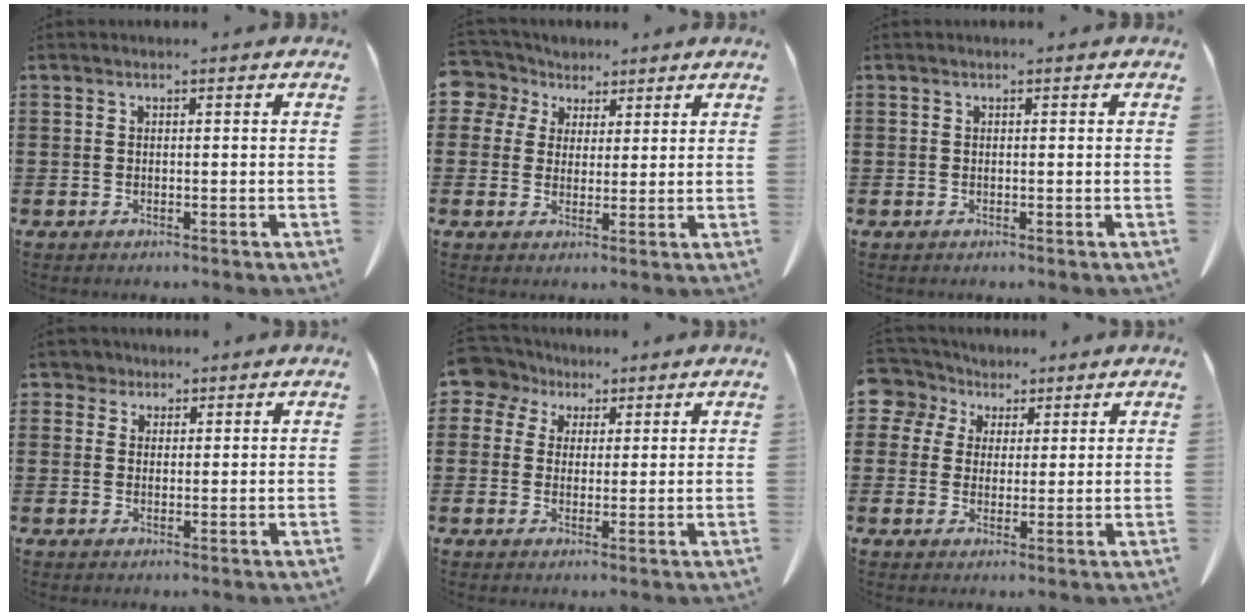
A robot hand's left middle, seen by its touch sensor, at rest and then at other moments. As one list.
[{"total": 4.9, "force": [2.8, 4.0, 0.7], "torque": [-0.040, 0.004, 0.049]}, {"total": 0.0}, {"total": 2.6, "force": [2.0, 1.6, 0.5], "torque": [-0.020, 0.010, 0.038]}, {"total": 5.5, "force": [3.3, 4.1, 1.6], "torque": [-0.048, 0.003, 0.060]}, {"total": 5.4, "force": [3.2, 4.3, 0.9], "torque": [-0.048, 0.002, 0.058]}]